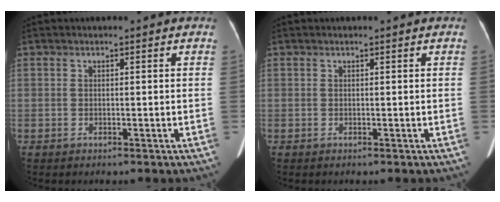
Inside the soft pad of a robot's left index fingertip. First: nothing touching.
{"total": 0.0}